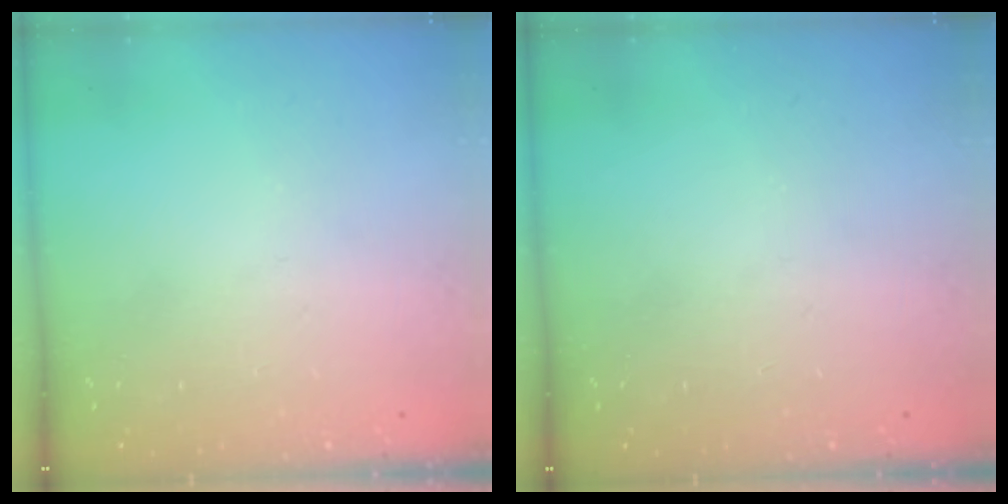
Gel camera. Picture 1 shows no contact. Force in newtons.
{"total": 0.0}